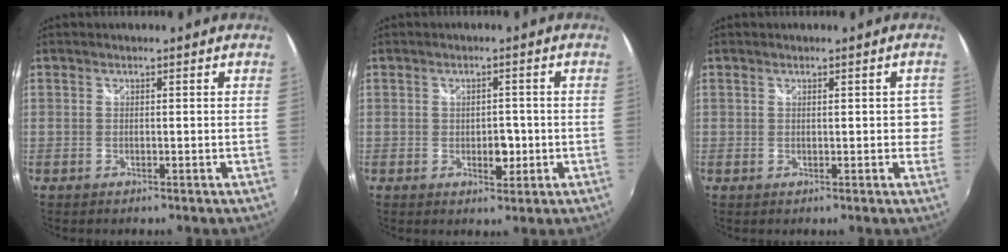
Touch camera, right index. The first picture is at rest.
{"total": 3.4, "force": [-0.8, 2.4, 2.3], "torque": [-0.035, -0.003, -0.011]}
{"total": 1.2, "force": [0.4, 0.0, 1.1], "torque": [0.007, -0.002, 0.013]}